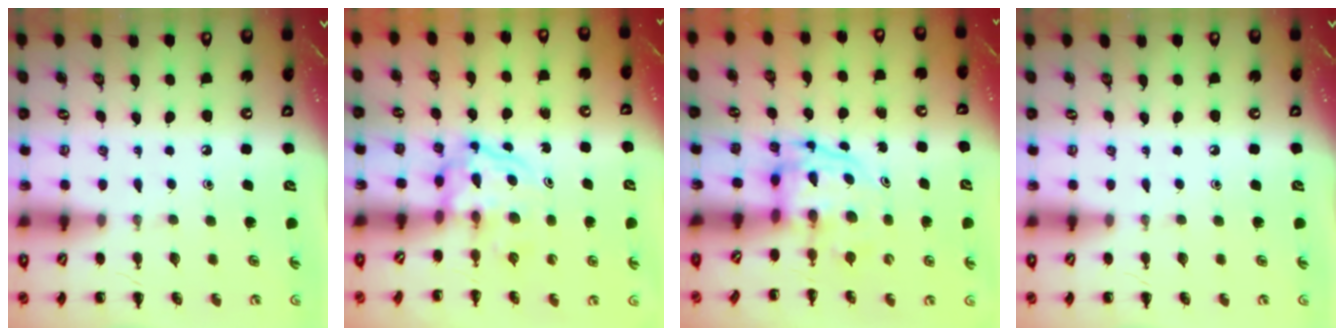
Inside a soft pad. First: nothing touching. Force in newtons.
{"total": 3.8, "press": 3.8, "slide": 0.4}
{"total": 3.8, "press": 3.8, "slide": 0.6}
{"total": 0.0}